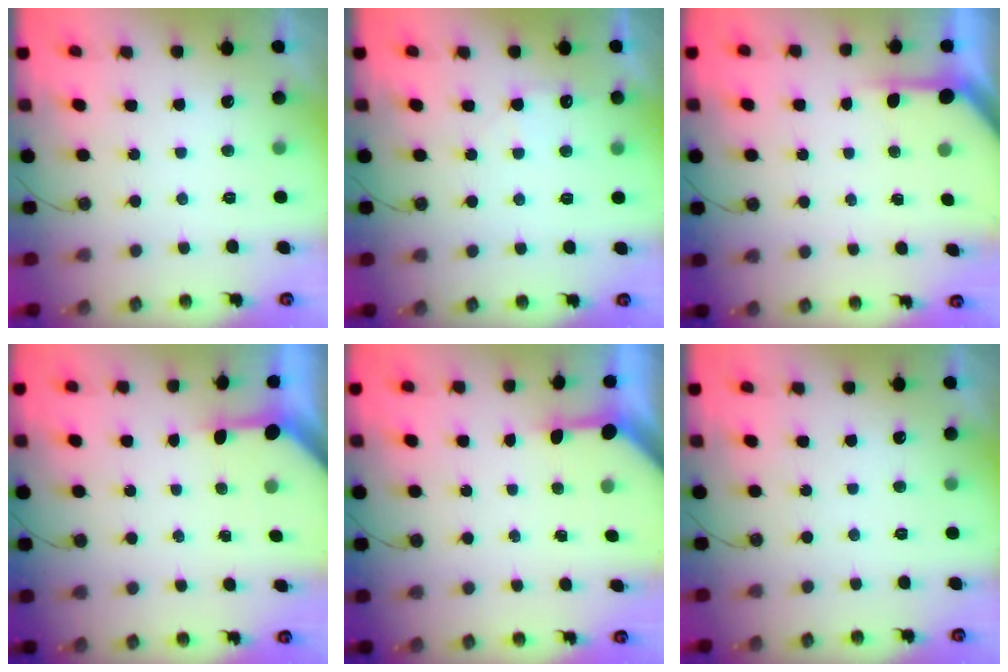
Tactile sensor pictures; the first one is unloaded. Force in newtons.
{"total": 6.3, "press": 6.2, "slide": 0.7}
{"total": 4.2, "press": 4.2, "slide": 0.4}
{"total": 3.1, "press": 3.1, "slide": 0.2}
{"total": 3.4, "press": 3.4, "slide": 0.4}
{"total": 0.0}